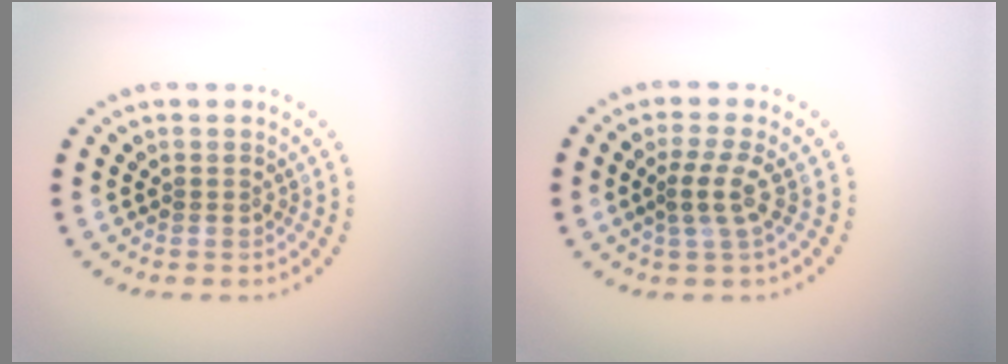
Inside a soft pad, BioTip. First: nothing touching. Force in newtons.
{"total": 2.4, "press": 1.9, "slide": 1.5}